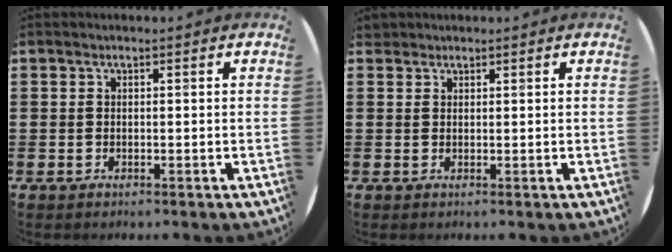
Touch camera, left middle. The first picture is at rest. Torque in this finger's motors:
{"motor_torque": [-0.18, 0.21, -0.07, -0.02]}